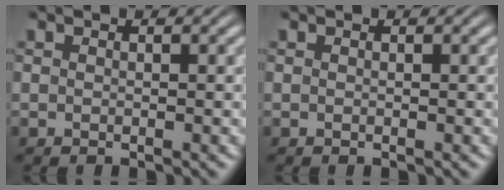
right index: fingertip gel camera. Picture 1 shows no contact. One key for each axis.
{"total": 0.0}